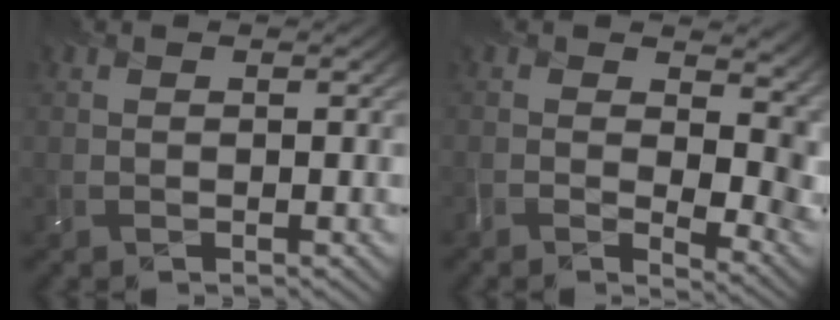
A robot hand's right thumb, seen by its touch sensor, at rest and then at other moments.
{"total": 10.5, "force": [0.4, 5.6, 8.9], "torque": [-0.140, -0.024, 0.042]}